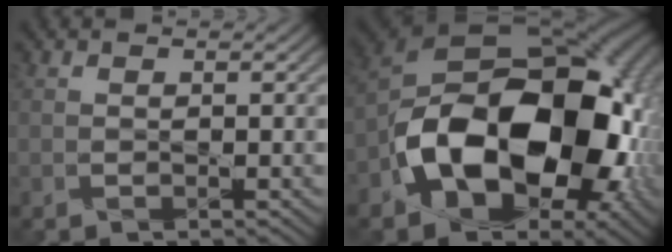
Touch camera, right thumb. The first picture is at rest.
{"total": 19.4, "force": [-5.1, 12.5, 13.9], "torque": [-0.248, -0.045, -0.083]}